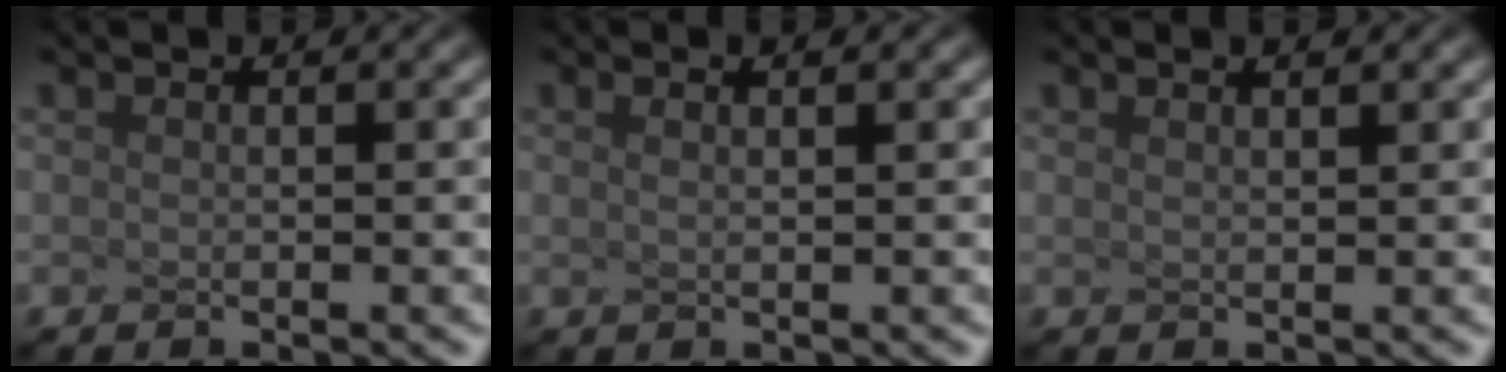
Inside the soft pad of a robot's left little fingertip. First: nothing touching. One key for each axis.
{"total": 1.7, "fx": 0.7, "fy": 0.6, "fz": 1.4, "tx": -0.021, "ty": 0.019, "tz": 0.004}
{"total": 1.6, "fx": 1.1, "fy": 0.4, "fz": 1.0, "tx": -0.007, "ty": 0.022, "tz": 0.006}